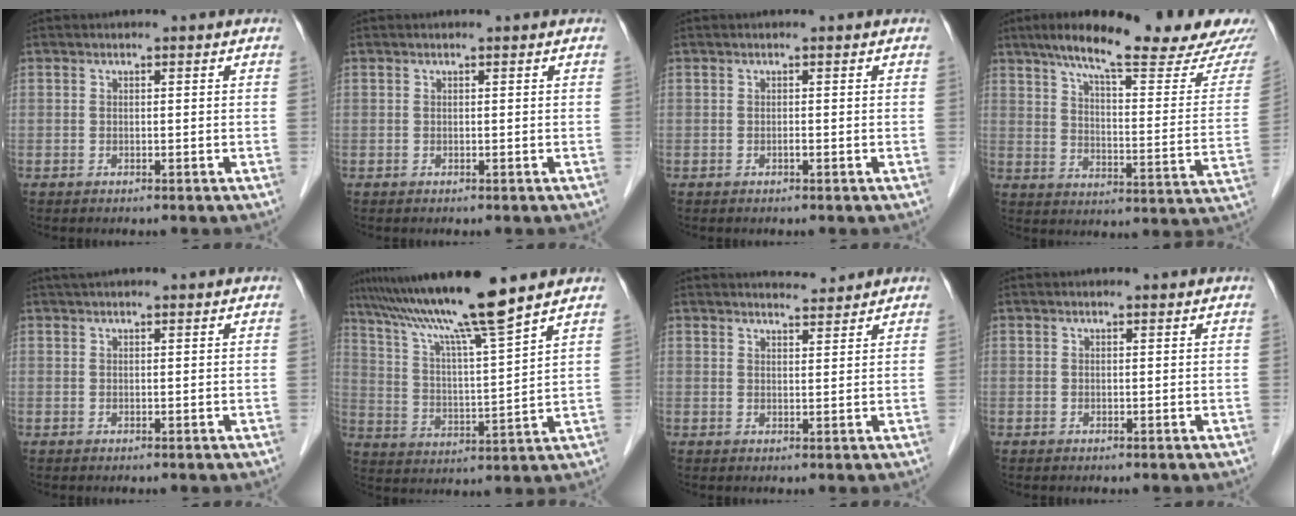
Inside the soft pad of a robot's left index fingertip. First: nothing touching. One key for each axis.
{"total": 0.0}
{"total": 0.0}
{"total": 23.1, "fx": 19.1, "fy": 2.2, "fz": 12.8, "tx": -0.183, "ty": -0.020, "tz": 0.253}
{"total": 4.3, "fx": 3.8, "fy": 0.3, "fz": 2.1, "tx": -0.027, "ty": 0.037, "tz": 0.055}
{"total": 14.2, "fx": 11.5, "fy": -1.6, "fz": 8.1, "tx": -0.146, "ty": 0.007, "tz": 0.200}
{"total": 3.5, "fx": 3.5, "fy": 0.4, "fz": 0.5, "tx": -0.014, "ty": 0.003, "tz": 0.053}
{"total": 0.7, "fx": 0.7, "fy": 0.1, "fz": 0.2, "tx": -0.013, "ty": 0.008, "tz": 0.010}